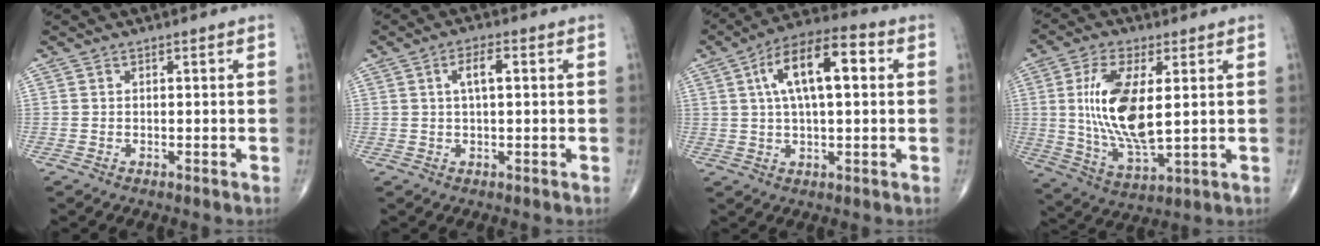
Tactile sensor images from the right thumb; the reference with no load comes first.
{"total": 4.0, "force": [0.9, 1.4, 3.6], "torque": [-0.064, 0.008, 0.015]}
{"total": 14.2, "force": [3.3, 5.8, 12.5], "torque": [-0.209, 0.025, 0.049]}
{"total": 15.3, "force": [2.1, 6.2, 13.8], "torque": [-0.273, -0.022, 0.047]}